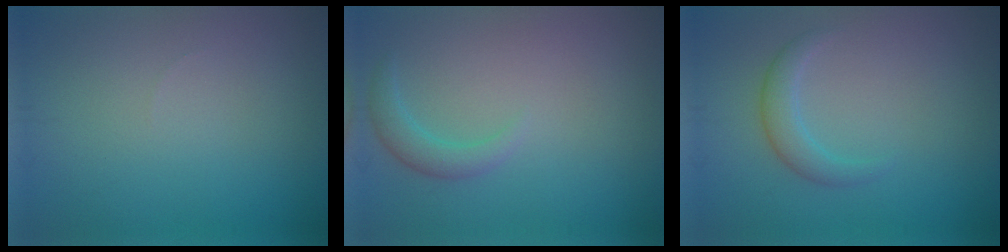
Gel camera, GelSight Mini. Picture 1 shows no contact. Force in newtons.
{"total": 1.9, "press": 1.9, "slide": 0.2}
{"total": 2.0, "press": 2.0, "slide": 0.1}